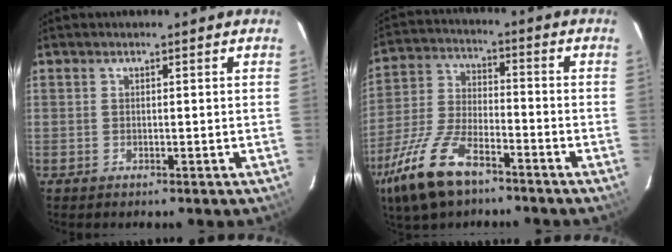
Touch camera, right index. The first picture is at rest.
{"total": 15.9, "force": [-10.2, 6.6, 10.3], "torque": [-0.236, -0.023, -0.197]}